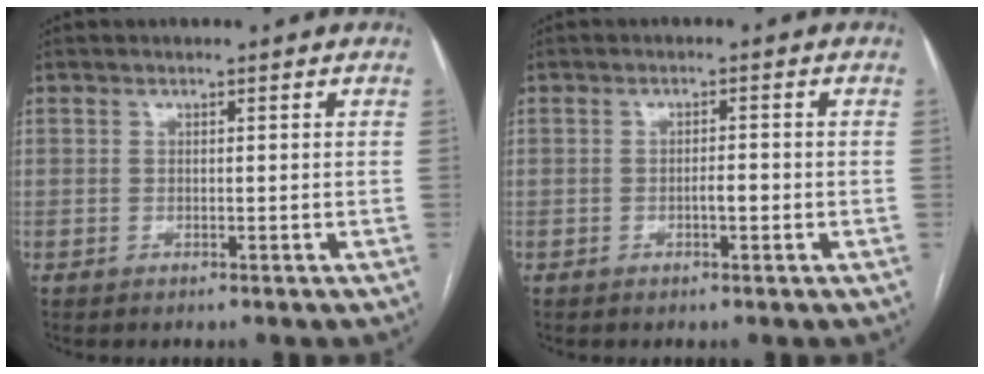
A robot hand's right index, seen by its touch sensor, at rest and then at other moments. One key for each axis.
{"total": 1.7, "fx": -0.6, "fy": 0.4, "fz": 1.5, "tx": -0.024, "ty": 0.002, "tz": -0.011}